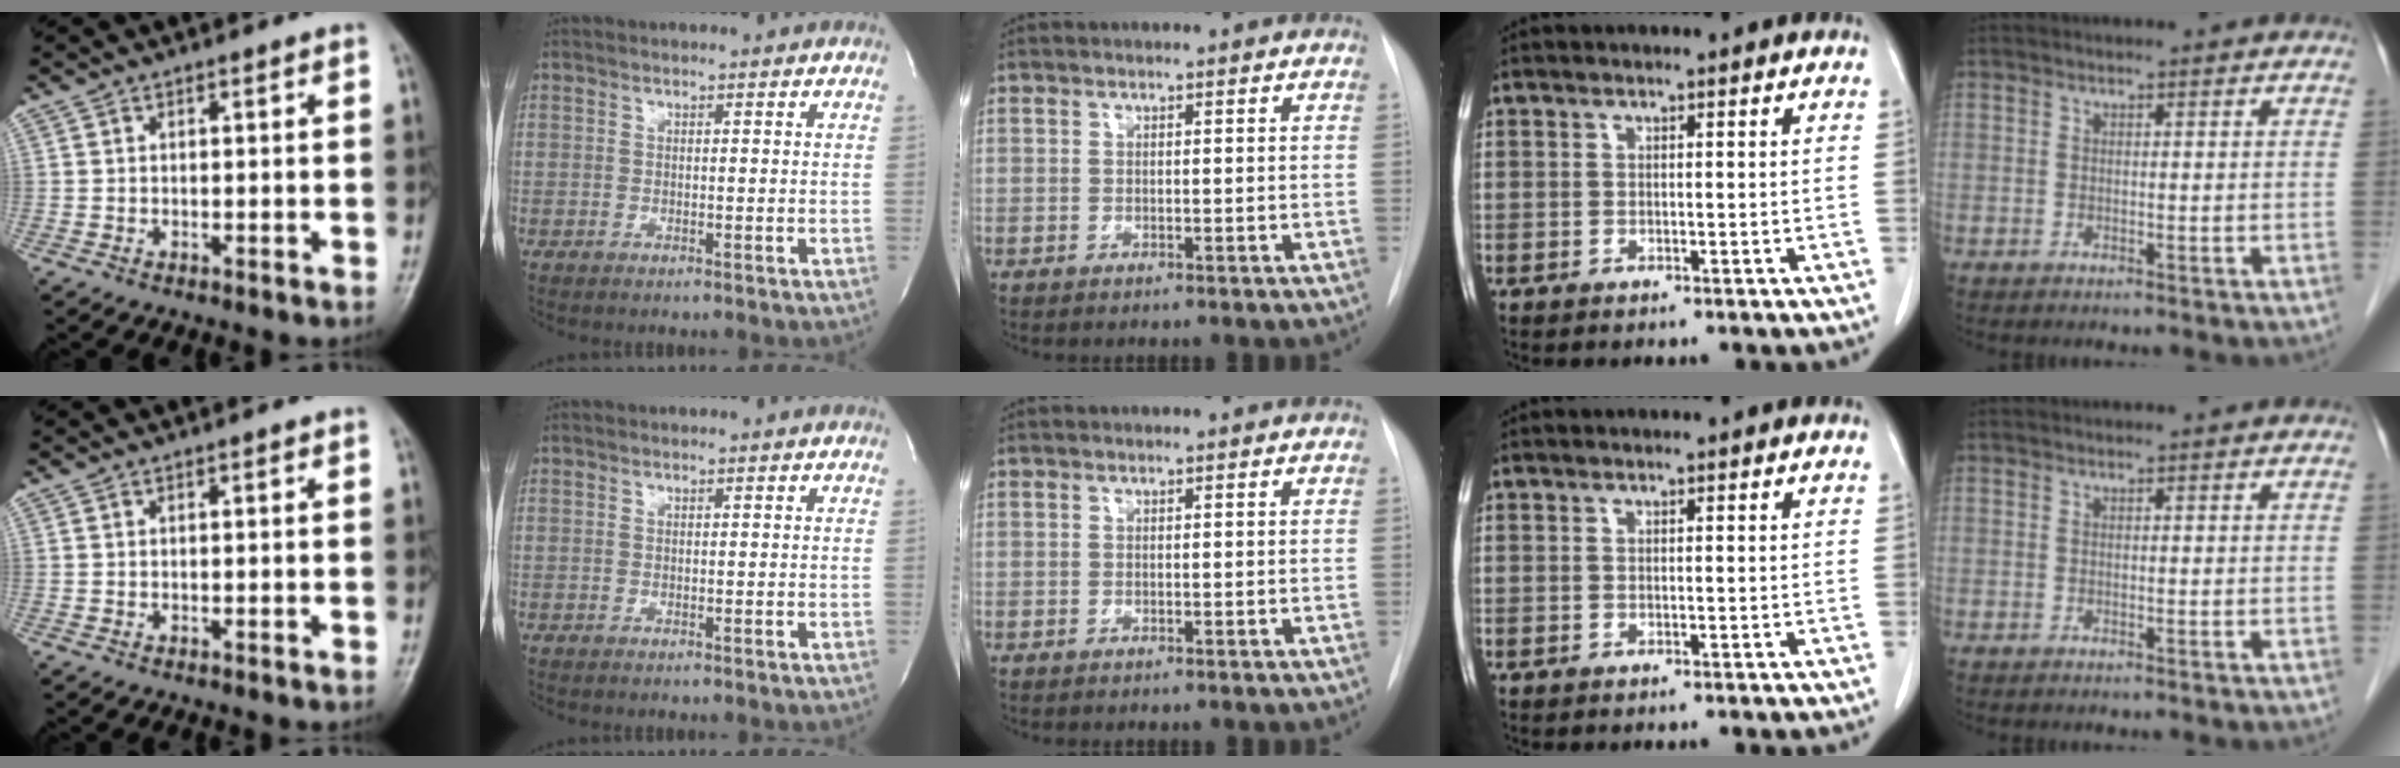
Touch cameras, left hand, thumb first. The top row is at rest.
{}